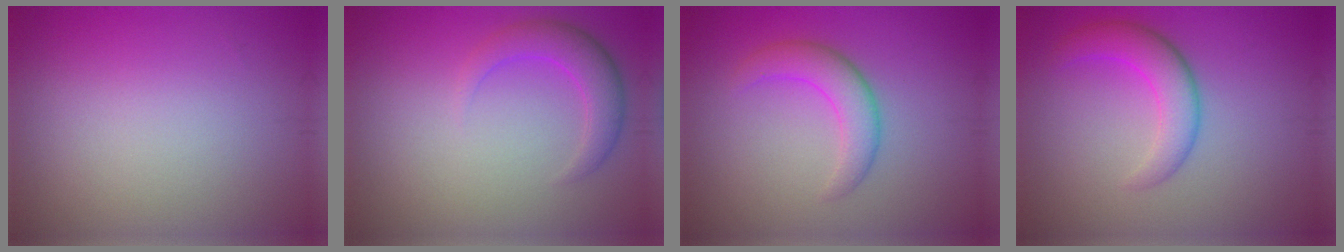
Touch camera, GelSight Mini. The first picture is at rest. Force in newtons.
{"total": 3.3, "press": 3.3, "slide": 0.5}
{"total": 3.4, "press": 3.4, "slide": 0.3}
{"total": 3.9, "press": 3.9, "slide": 0.2}